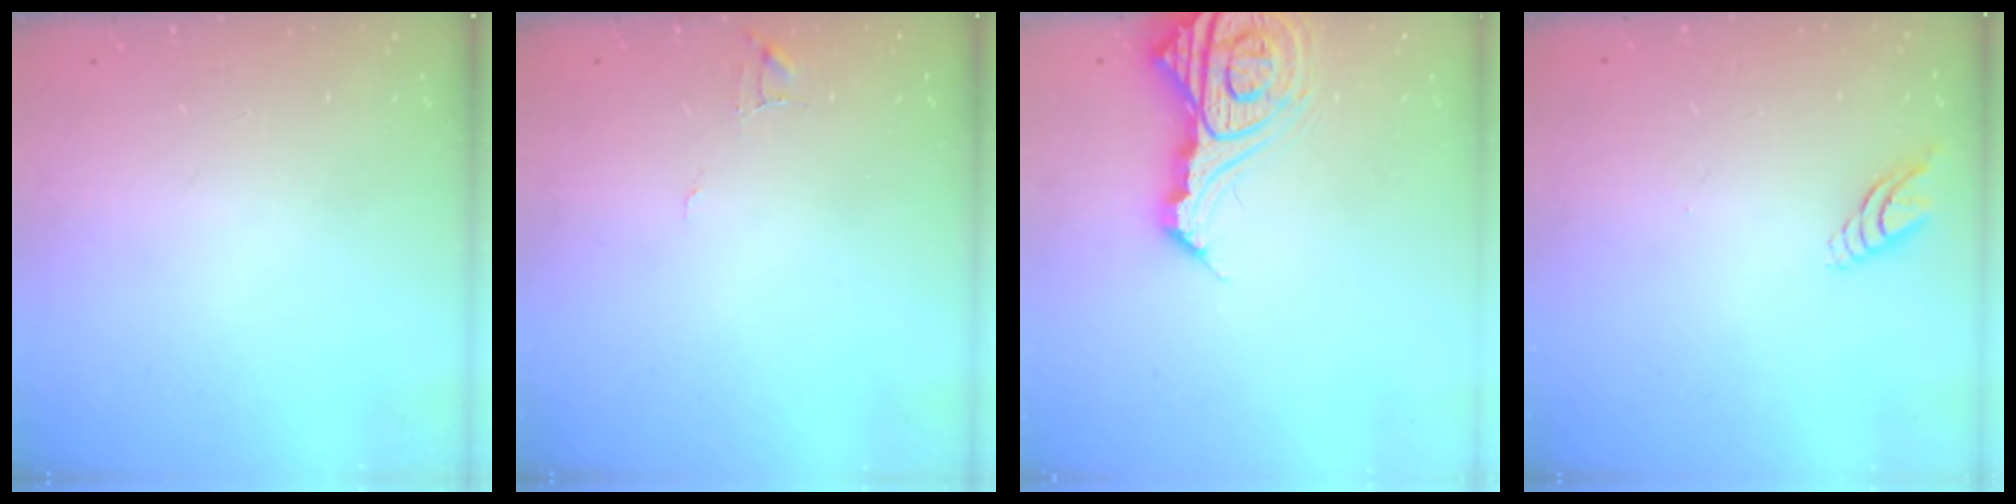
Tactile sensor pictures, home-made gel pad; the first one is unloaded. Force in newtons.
{"total": 4.5, "press": 4.5, "slide": 0.4}
{"total": 13.7, "press": 13.6, "slide": 1.4}
{"total": 5.3, "press": 5.3, "slide": 0.1}